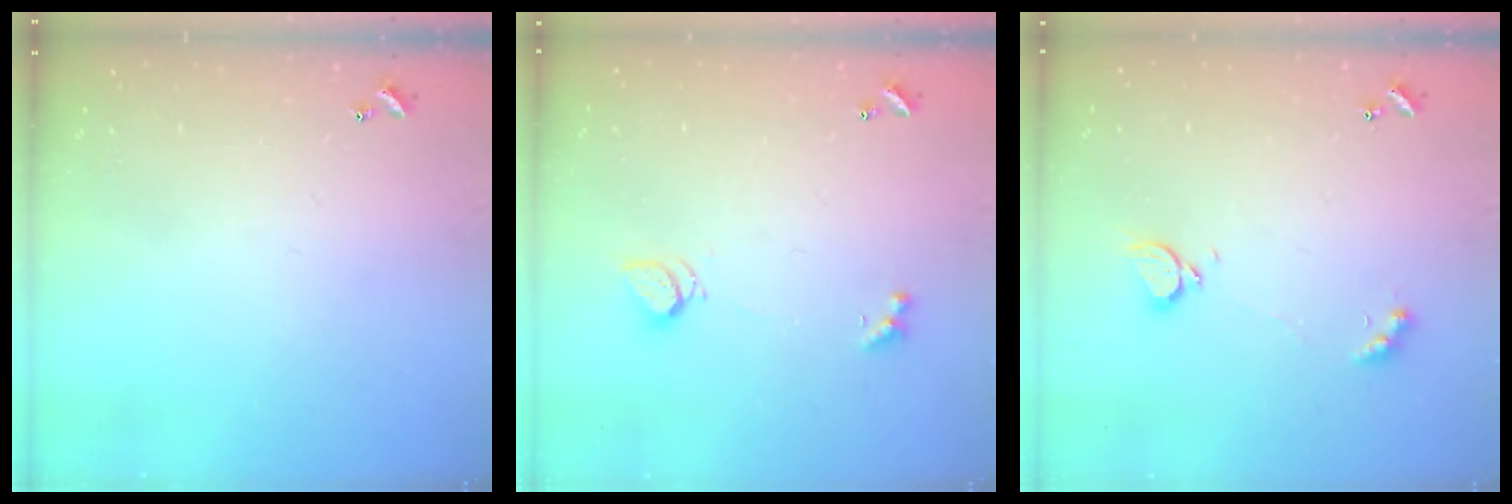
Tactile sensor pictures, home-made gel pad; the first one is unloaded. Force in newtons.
{"total": 2.5, "press": 2.5, "slide": 0.6}
{"total": 2.5, "press": 2.4, "slide": 0.5}